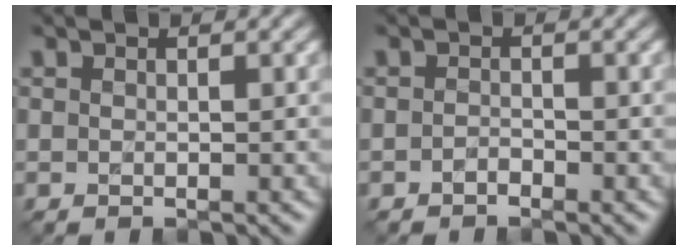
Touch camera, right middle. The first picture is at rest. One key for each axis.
{"total": 0.8, "fx": -0.7, "fy": 0.3, "fz": 0.3, "tx": -0.007, "ty": 0.000, "tz": -0.013}